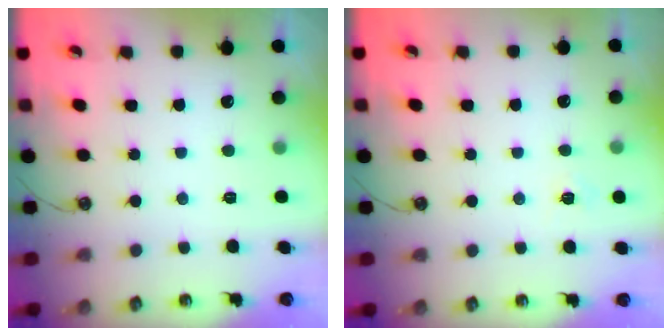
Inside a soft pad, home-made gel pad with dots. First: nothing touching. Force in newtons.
{"total": 4.4, "press": 4.3, "slide": 0.4}